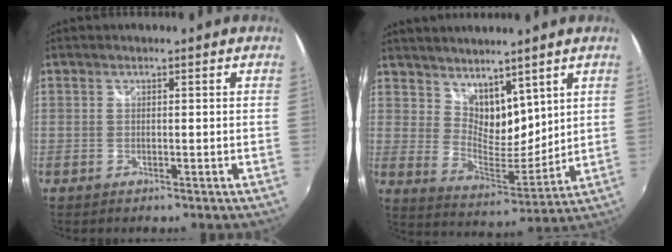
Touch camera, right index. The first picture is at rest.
{"total": 9.9, "force": [7.1, 5.3, 4.3], "torque": [-0.065, -0.004, 0.141]}